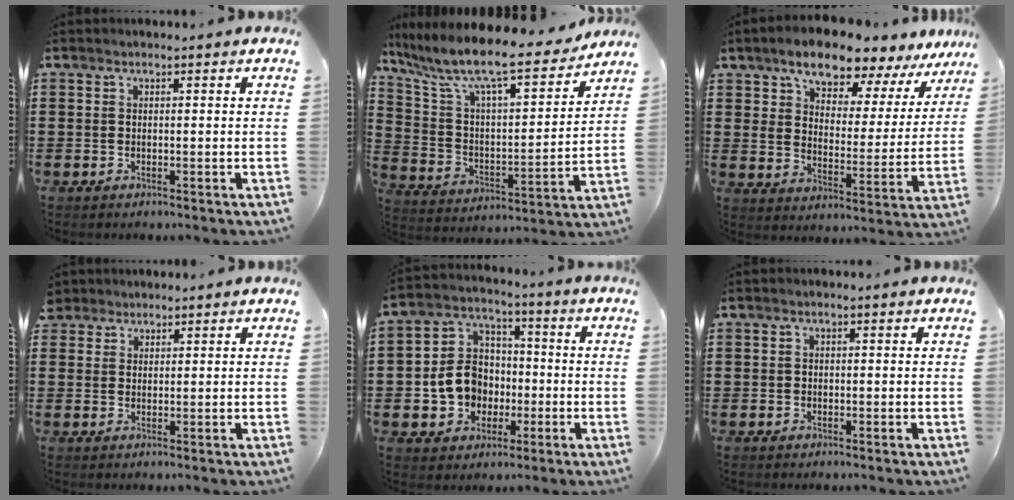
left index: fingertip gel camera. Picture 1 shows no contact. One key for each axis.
{"total": 10.8, "fx": 9.1, "fy": 1.1, "fz": 5.7, "tx": -0.151, "ty": -0.066, "tz": 0.150}
{"total": 9.3, "fx": 8.1, "fy": 2.8, "fz": 3.5, "tx": -0.082, "ty": -0.043, "tz": 0.144}
{"total": 2.2, "fx": 1.8, "fy": 1.3, "fz": -0.1, "tx": -0.007, "ty": 0.008, "tz": 0.035}
{"total": 9.1, "fx": -1.5, "fy": 8.1, "fz": 3.9, "tx": -0.110, "ty": 0.023, "tz": -0.023}
{"total": 0.6, "fx": 0.0, "fy": 0.6, "fz": 0.3, "tx": -0.007, "ty": 0.005, "tz": 0.000}